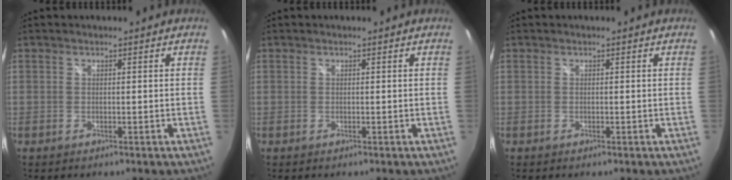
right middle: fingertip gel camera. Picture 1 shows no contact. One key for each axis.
{"total": 0.0}
{"total": 0.0}